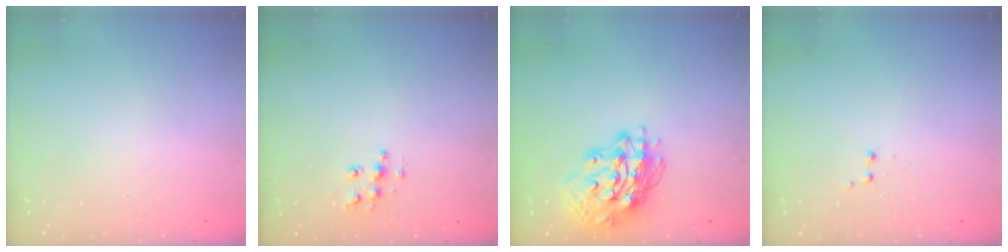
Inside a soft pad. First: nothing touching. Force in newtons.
{"total": 7.5, "press": 7.5, "slide": 0.1}
{"total": 15.9, "press": 15.9, "slide": 1.5}
{"total": 1.9, "press": 1.8, "slide": 0.5}